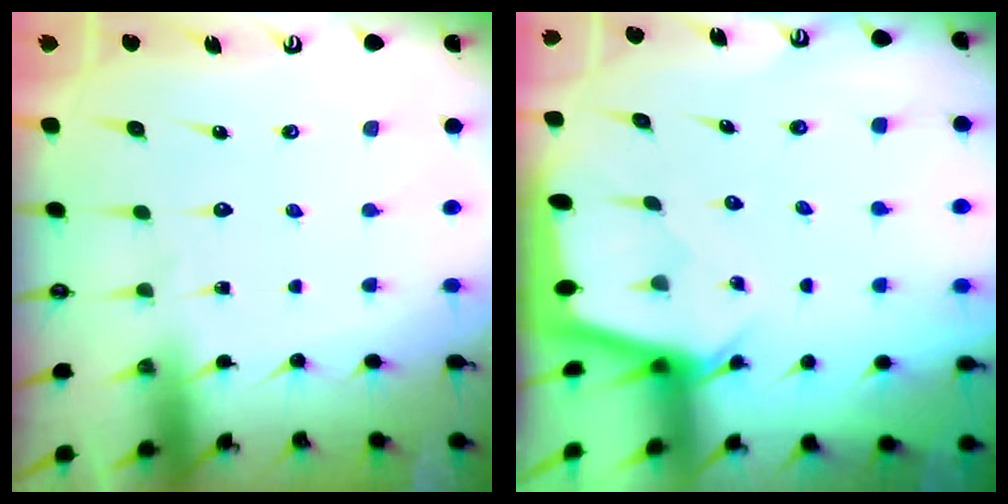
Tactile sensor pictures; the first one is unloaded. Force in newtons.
{"total": 2.2, "press": 2.2, "slide": 0.1}